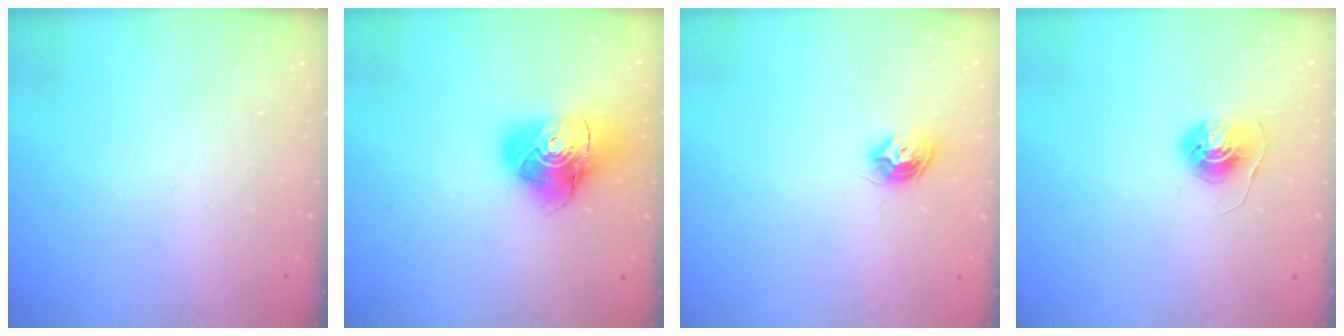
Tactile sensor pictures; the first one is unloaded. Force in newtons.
{"total": 13.7, "press": 13.6, "slide": 1.6}
{"total": 8.8, "press": 8.8, "slide": 0.2}
{"total": 6.1, "press": 6.1, "slide": 0.5}